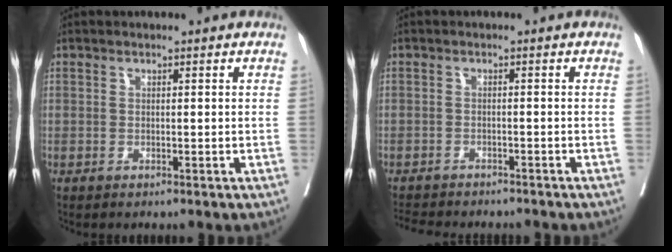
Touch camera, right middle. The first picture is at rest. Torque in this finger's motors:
{"motor_torque": [0.58, -0.74, 0.12, 0.01]}